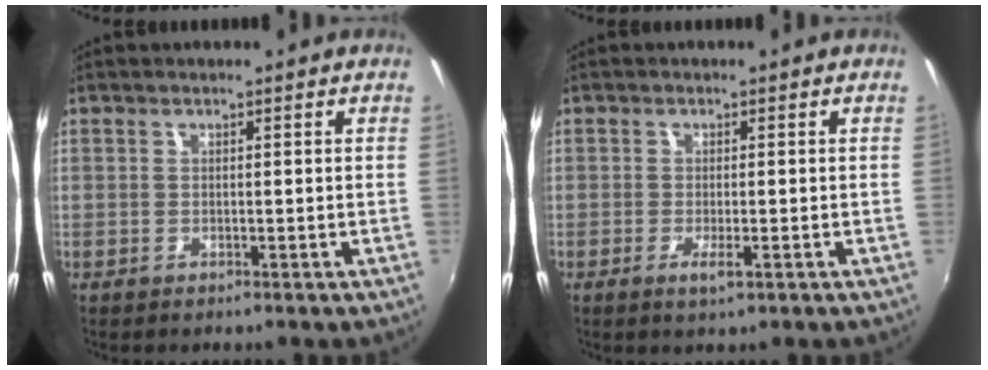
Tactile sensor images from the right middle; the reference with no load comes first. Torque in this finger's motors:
{"motor_torque": [1.01, -1.13, 0.04, 0.05]}